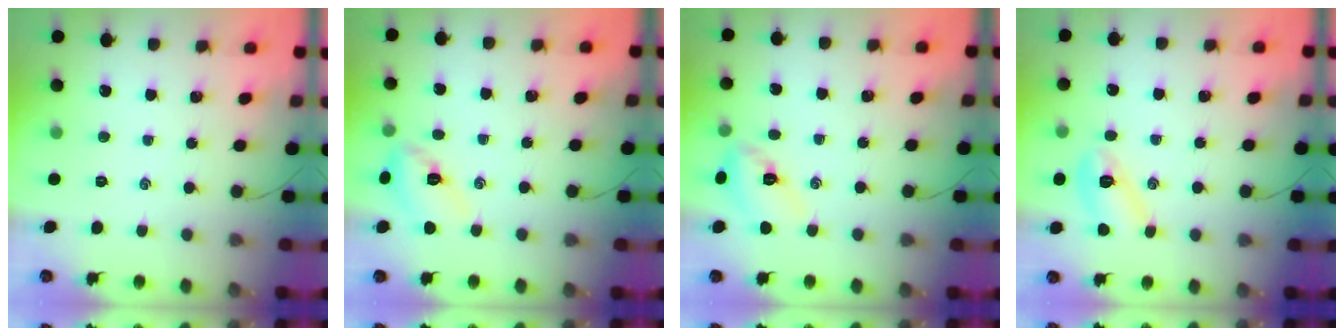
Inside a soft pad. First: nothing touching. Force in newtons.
{"total": 7.8, "press": 7.7, "slide": 0.3}
{"total": 7.8, "press": 7.7, "slide": 0.3}
{"total": 8.6, "press": 8.6, "slide": 0.5}